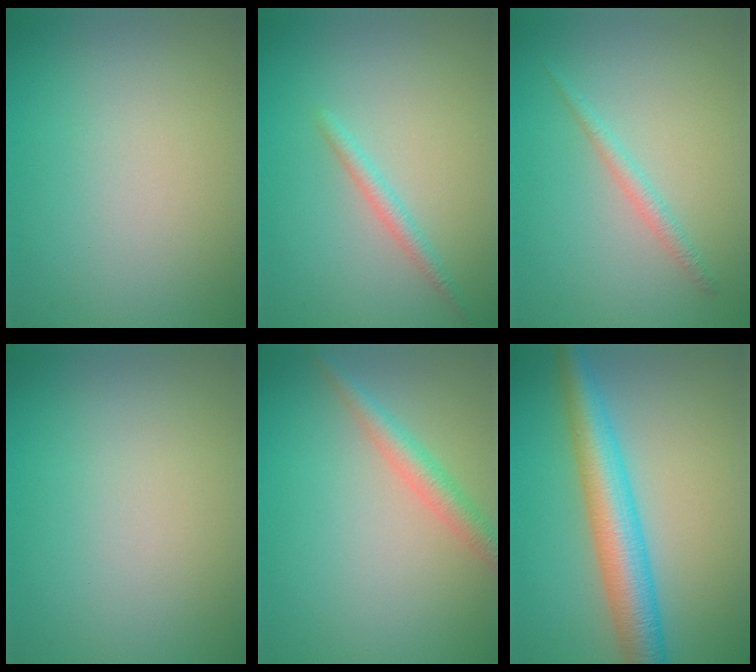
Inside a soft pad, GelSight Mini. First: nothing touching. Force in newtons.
{"total": 1.4, "press": 1.4, "slide": 0.1}
{"total": 1.4, "press": 1.4, "slide": 0.1}
{"total": 0.0}
{"total": 2.7, "press": 2.7, "slide": 0.2}
{"total": 6.3, "press": 6.3, "slide": 0.1}